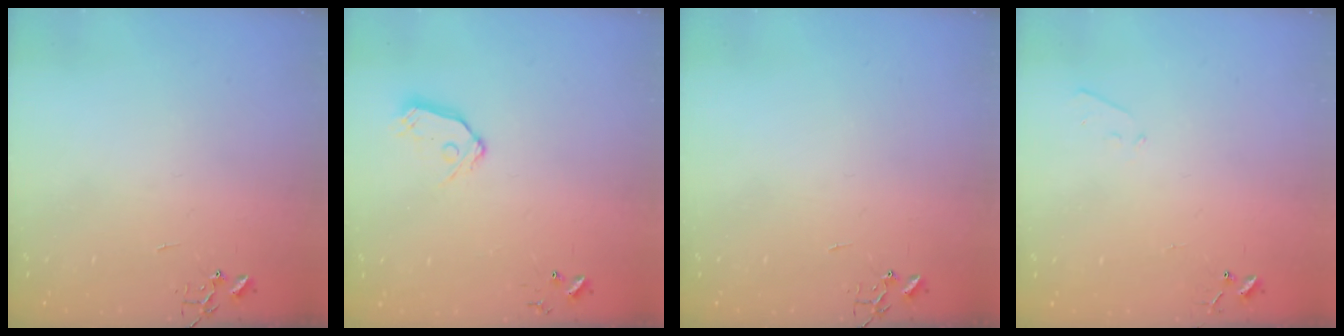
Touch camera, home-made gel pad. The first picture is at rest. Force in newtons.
{"total": 8.0, "press": 8.0, "slide": 0.5}
{"total": 0.0}
{"total": 4.2, "press": 4.2, "slide": 0.6}